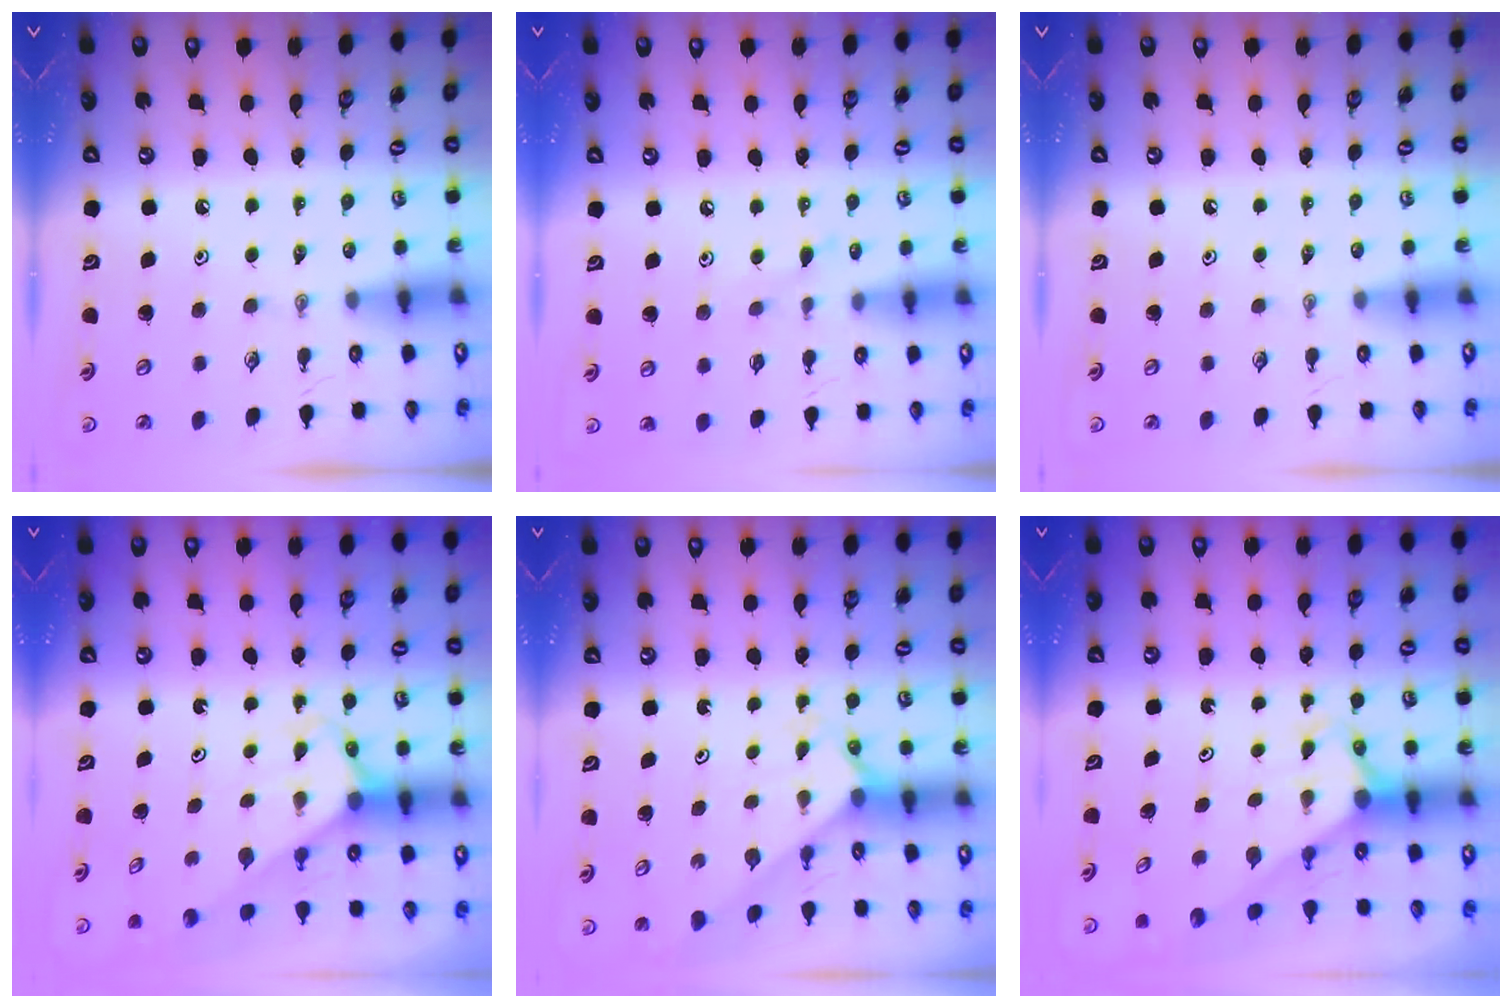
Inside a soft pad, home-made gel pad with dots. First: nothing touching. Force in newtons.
{"total": 6.0, "press": 6.0, "slide": 0.3}
{"total": 0.0}
{"total": 2.5, "press": 2.5, "slide": 0.2}
{"total": 2.2, "press": 2.2, "slide": 0.2}
{"total": 2.7, "press": 2.7, "slide": 0.0}